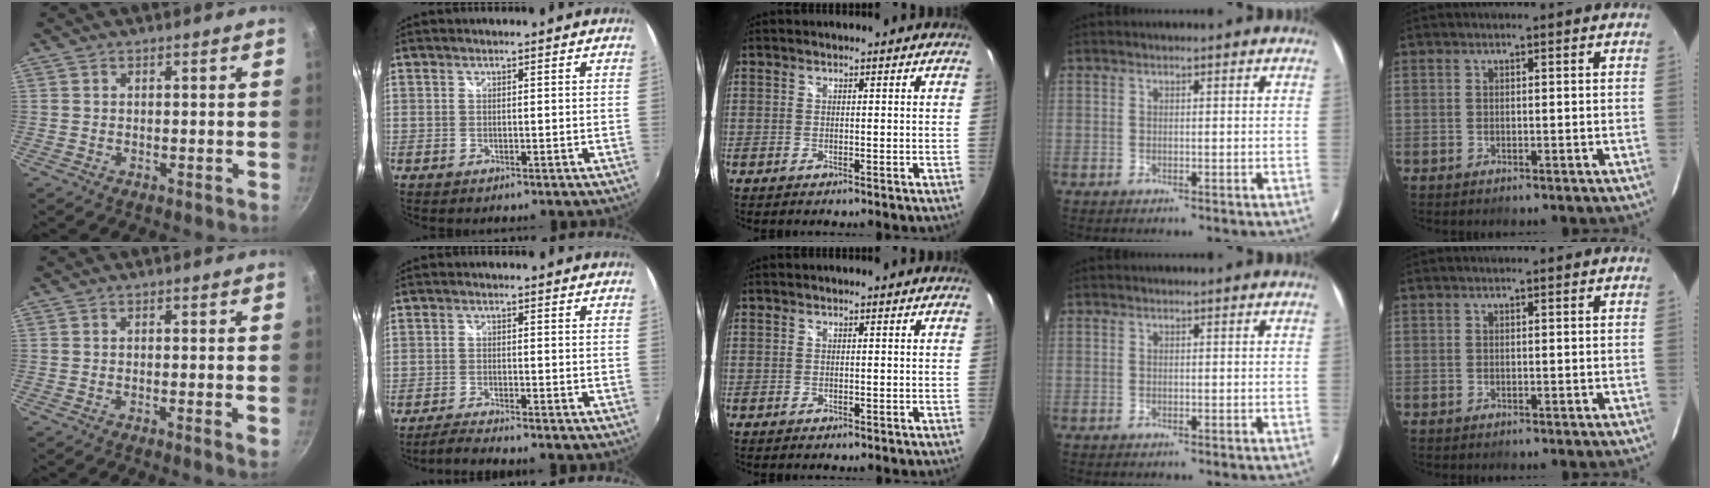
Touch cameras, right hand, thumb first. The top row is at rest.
{"thumb": {"total": 2.0, "force": [-0.5, 0.2, 1.9], "torque": [-0.030, -0.005, -0.009]}, "index": {"total": 3.1, "force": [-2.8, -0.7, 1.0], "torque": [-0.038, -0.007, -0.058]}}